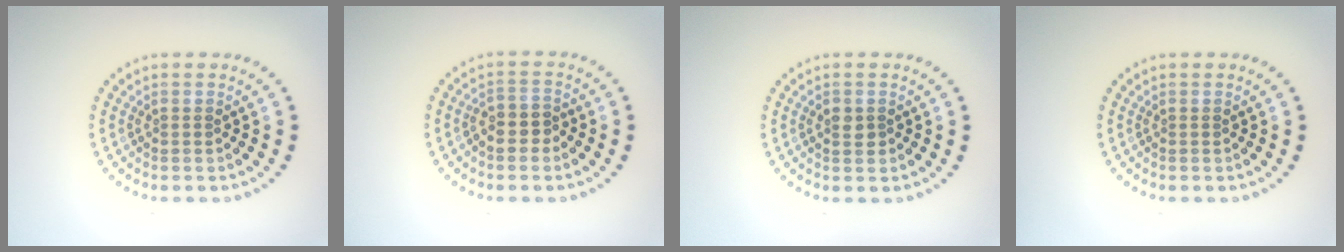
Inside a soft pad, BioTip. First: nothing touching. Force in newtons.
{"total": 2.1, "press": 2.0, "slide": 0.8}
{"total": 1.3, "press": 1.3, "slide": 0.1}
{"total": 0.0}